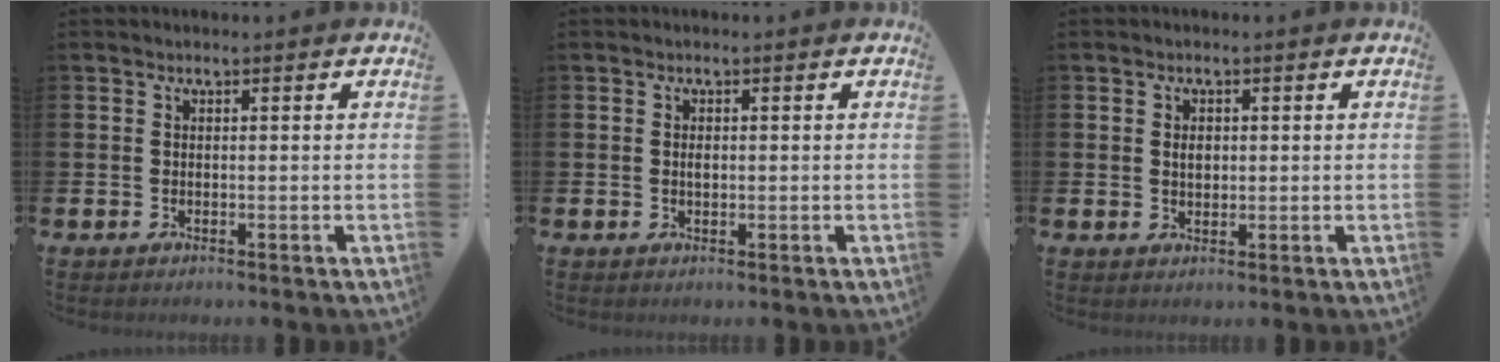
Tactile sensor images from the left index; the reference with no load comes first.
{"total": 0.9, "force": [0.2, 0.4, 0.7], "torque": [-0.011, 0.001, 0.001]}
{"total": 1.7, "force": [0.5, 1.2, 1.2], "torque": [-0.005, -0.001, 0.004]}